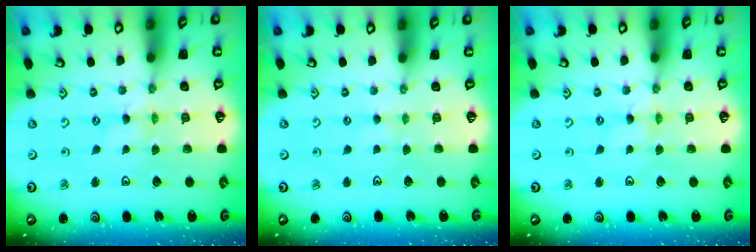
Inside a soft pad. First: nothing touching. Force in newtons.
{"total": 1.3, "press": 1.2, "slide": 0.3}
{"total": 1.7, "press": 1.7, "slide": 0.2}